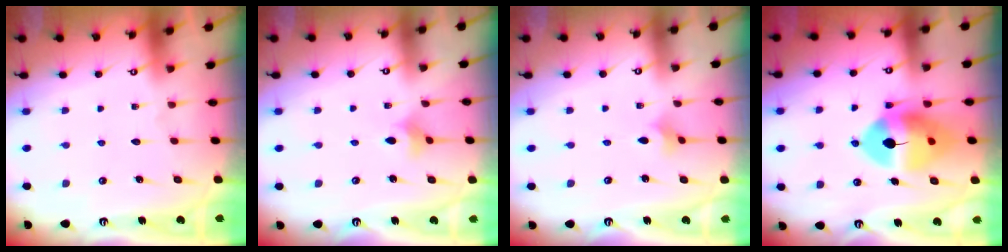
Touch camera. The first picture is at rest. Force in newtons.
{"total": 4.1, "press": 4.0, "slide": 0.7}
{"total": 2.0, "press": 2.0, "slide": 0.4}
{"total": 13.7, "press": 13.5, "slide": 2.2}